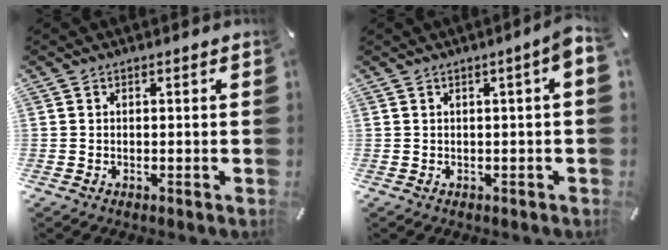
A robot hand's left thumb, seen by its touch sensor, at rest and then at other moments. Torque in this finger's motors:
{"motor_torque": [0.45, 0.53, 0.28, 0.27, 0.09]}